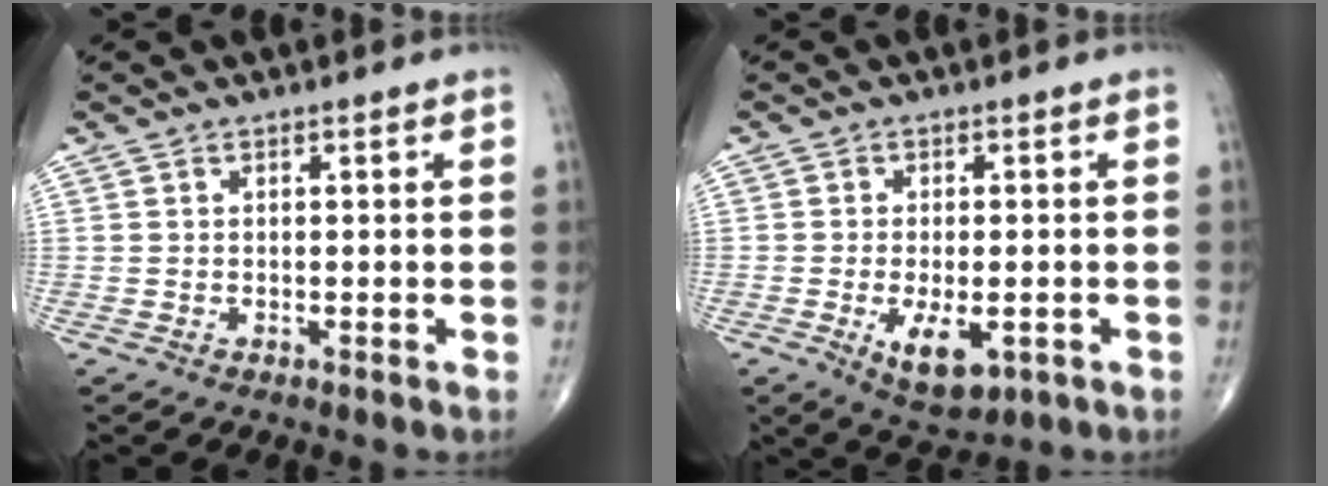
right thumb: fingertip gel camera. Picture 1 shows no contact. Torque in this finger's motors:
{"motor_torque": [-0.27, 0.14, 0.02, -0.11, 0.15]}